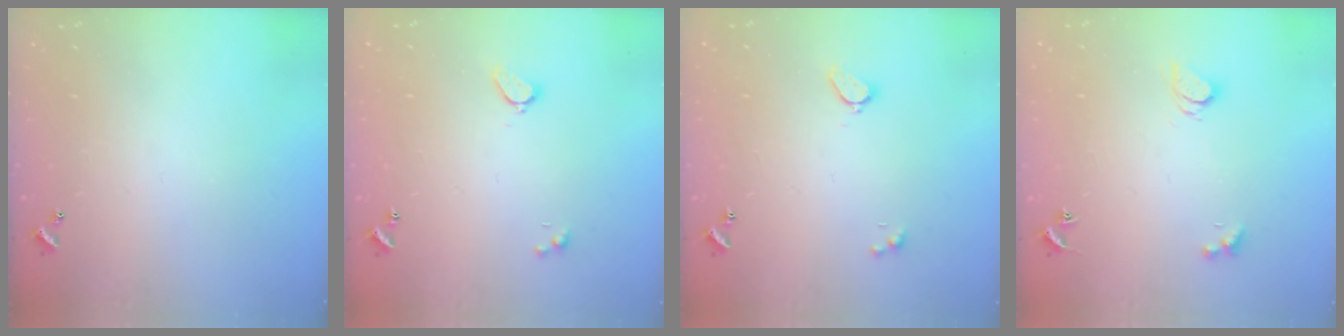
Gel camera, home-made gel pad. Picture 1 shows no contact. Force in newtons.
{"total": 2.0, "press": 2.0, "slide": 0.5}
{"total": 2.0, "press": 2.0, "slide": 0.5}
{"total": 1.5, "press": 1.4, "slide": 0.4}